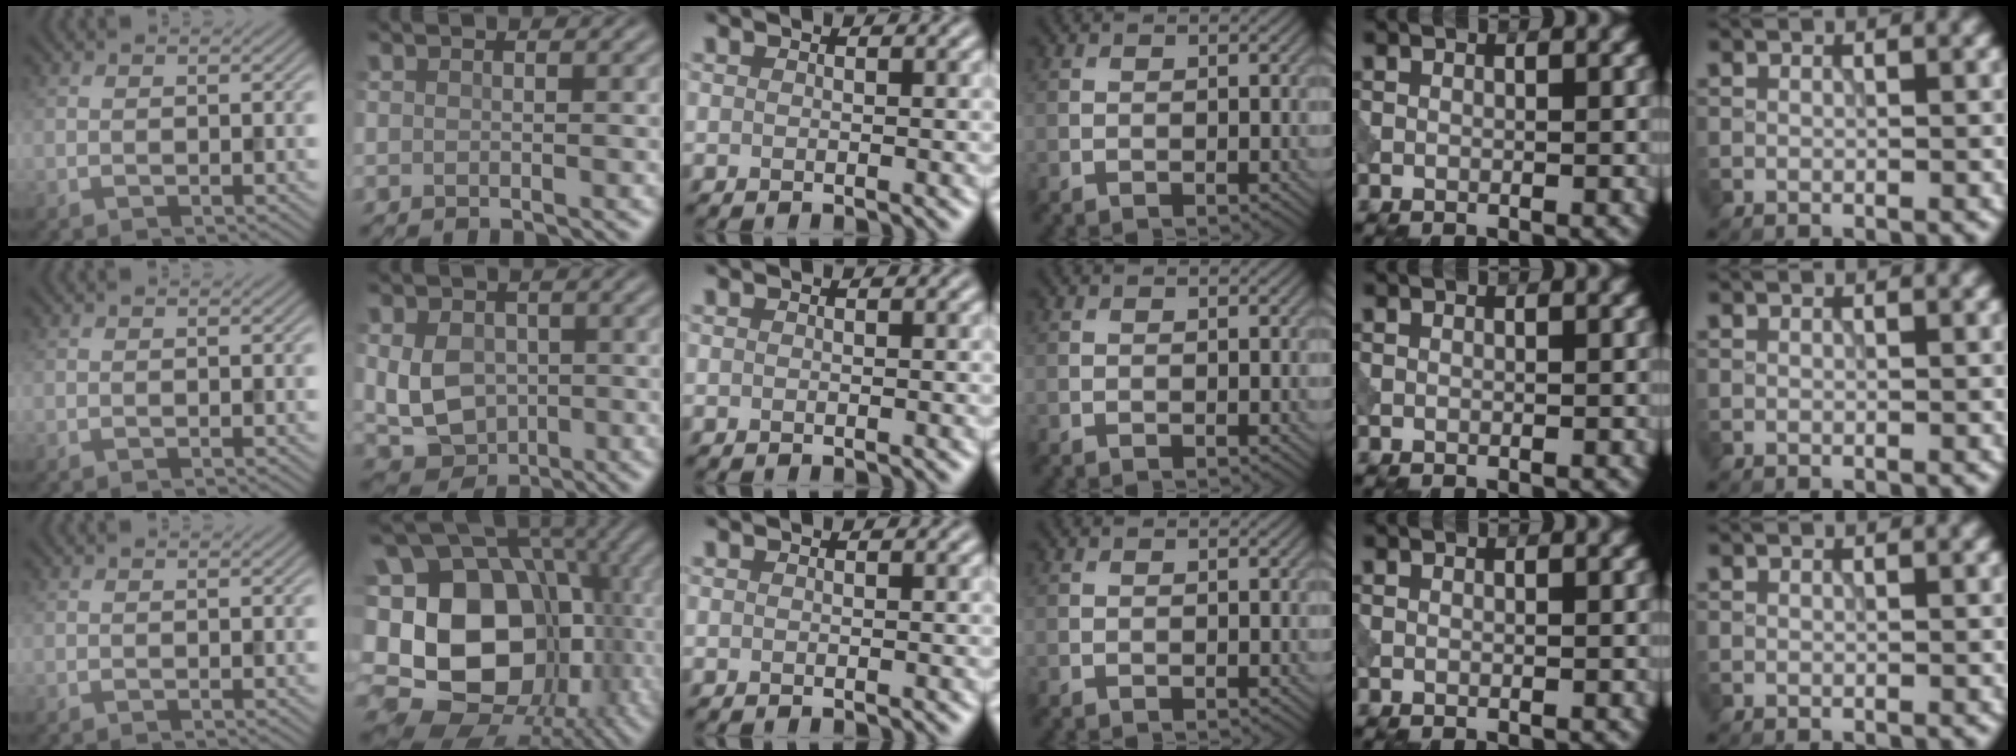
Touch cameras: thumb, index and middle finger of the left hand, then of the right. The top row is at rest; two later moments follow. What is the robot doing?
{"motion": "press", "object": "tv remote"}